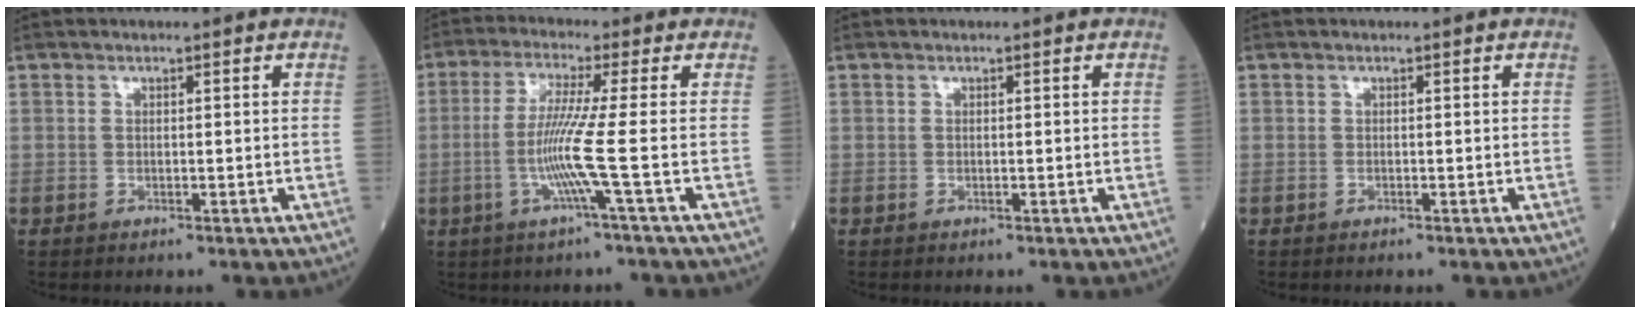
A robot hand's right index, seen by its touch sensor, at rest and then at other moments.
{"total": 7.1, "force": [-1.6, -2.0, 6.6], "torque": [-0.138, -0.008, -0.036]}
{"total": 0.0}
{"total": 0.0}